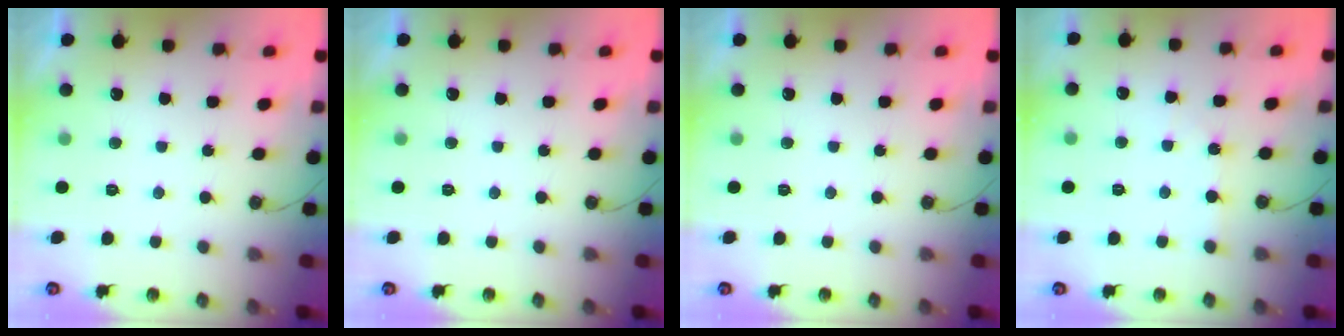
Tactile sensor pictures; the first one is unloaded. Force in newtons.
{"total": 0.0}
{"total": 0.0}
{"total": 1.6, "press": 1.6, "slide": 0.2}